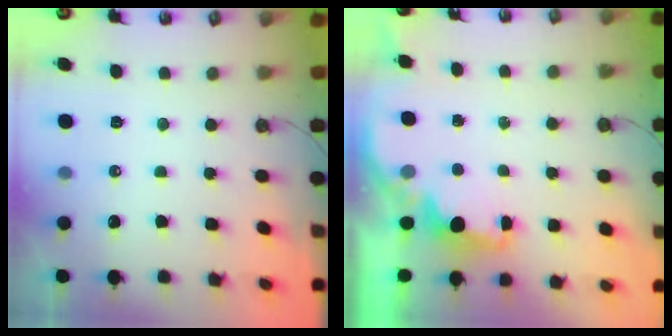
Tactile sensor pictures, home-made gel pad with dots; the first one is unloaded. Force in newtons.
{"total": 2.5, "press": 2.3, "slide": 0.8}